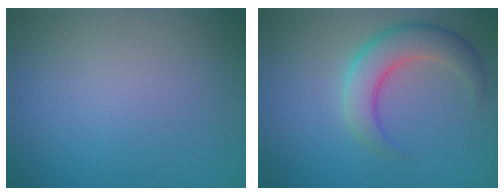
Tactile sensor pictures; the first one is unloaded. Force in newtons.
{"total": 5.3, "press": 5.3, "slide": 0.4}